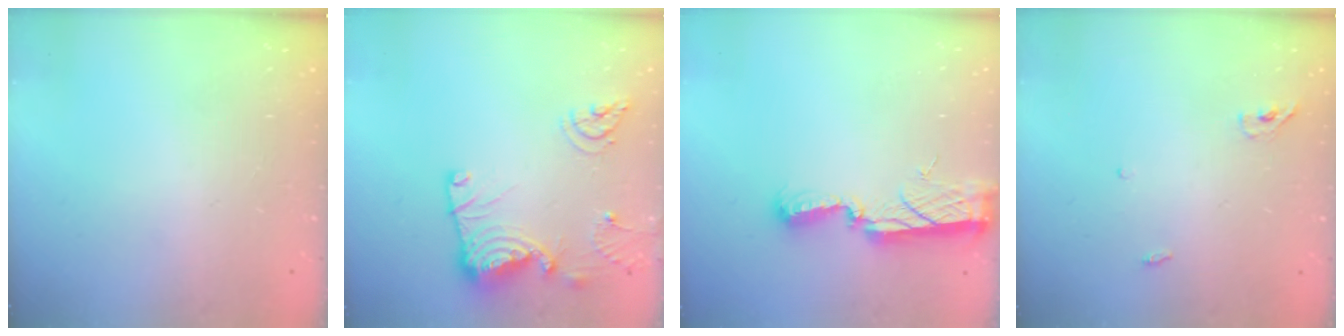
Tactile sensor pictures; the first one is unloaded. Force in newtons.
{"total": 14.1, "press": 14.0, "slide": 1.1}
{"total": 9.0, "press": 8.9, "slide": 0.8}
{"total": 3.7, "press": 3.6, "slide": 1.0}